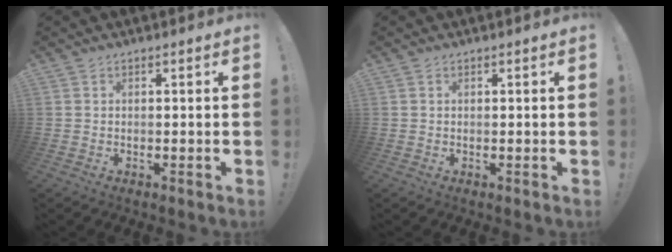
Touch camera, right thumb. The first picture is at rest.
{"total": 0.0}